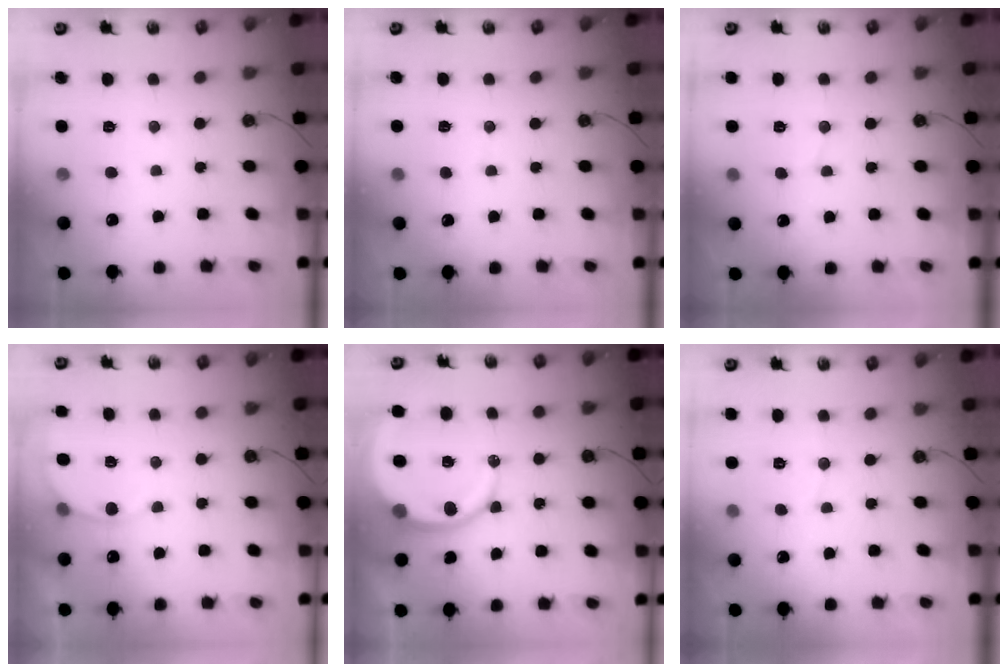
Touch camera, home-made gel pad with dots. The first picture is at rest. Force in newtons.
{"total": 2.6, "press": 2.6, "slide": 0.2}
{"total": 2.9, "press": 2.9, "slide": 0.3}
{"total": 5.5, "press": 5.4, "slide": 0.7}
{"total": 12.3, "press": 12.2, "slide": 1.6}
{"total": 2.6, "press": 2.6, "slide": 0.3}